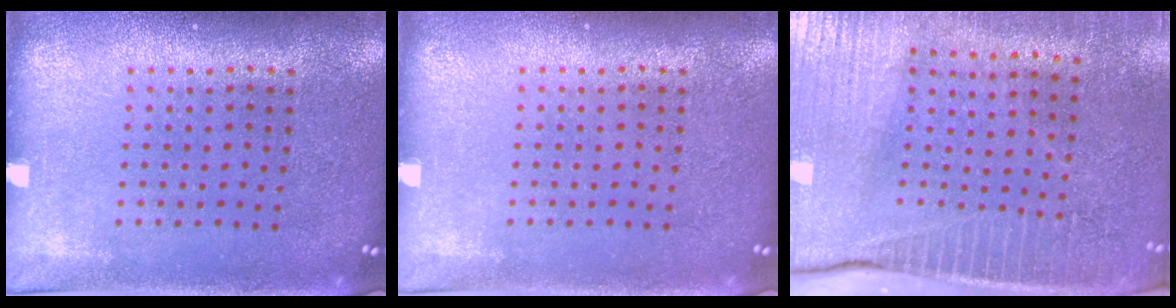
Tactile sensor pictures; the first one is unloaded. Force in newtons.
{"total": 0.0}
{"total": 3.7, "press": 3.4, "slide": 1.5}